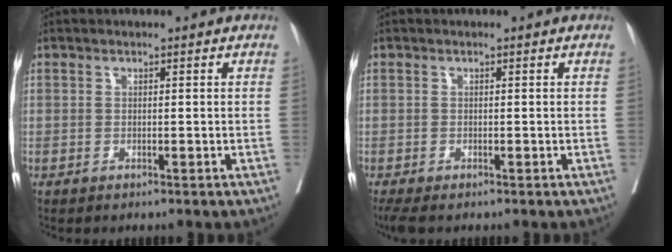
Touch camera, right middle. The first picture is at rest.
{"total": 3.1, "force": [-2.5, 0.8, 1.8], "torque": [-0.032, -0.013, -0.041]}